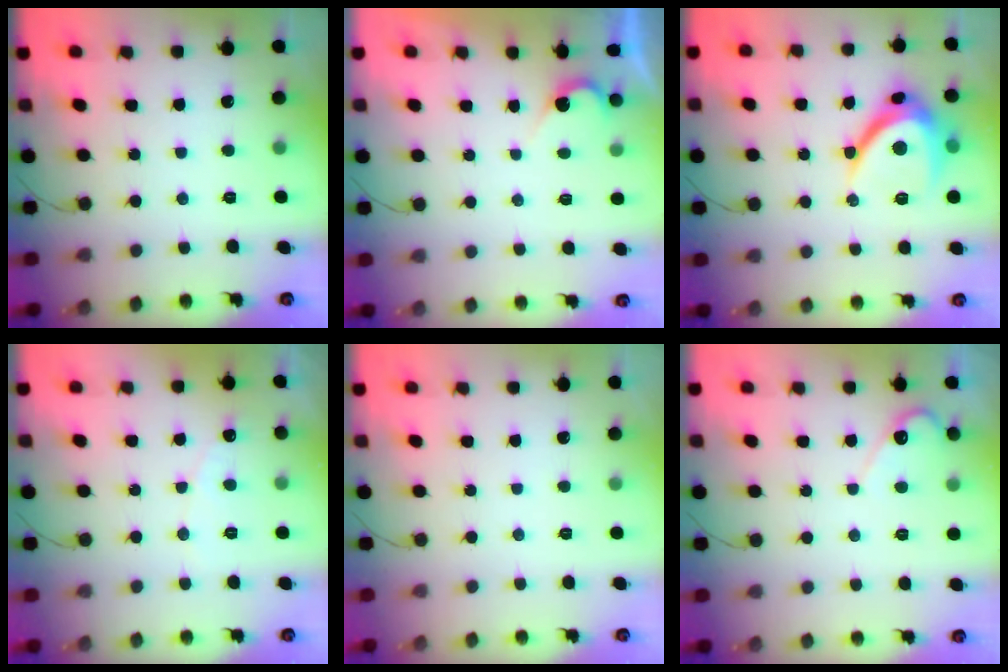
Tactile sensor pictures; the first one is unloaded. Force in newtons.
{"total": 3.0, "press": 3.0, "slide": 0.3}
{"total": 10.6, "press": 10.6, "slide": 0.6}
{"total": 3.1, "press": 3.1, "slide": 0.2}
{"total": 0.0}
{"total": 4.0, "press": 4.0, "slide": 0.4}